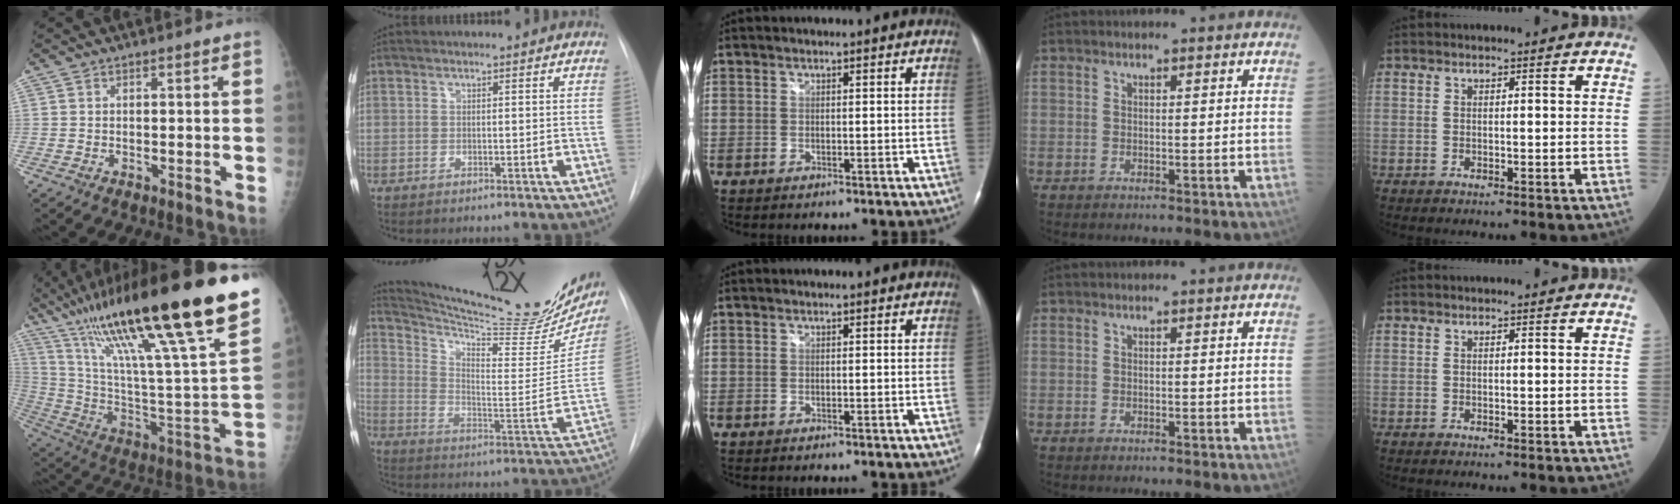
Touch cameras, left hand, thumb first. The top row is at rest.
{"thumb": {"total": 39.1, "force": [23.8, 4.8, 30.7], "torque": [-0.436, -0.043, 0.398]}, "index": {"total": 26.5, "force": [23.1, 3.0, 12.5], "torque": [-0.199, -0.082, 0.318]}}